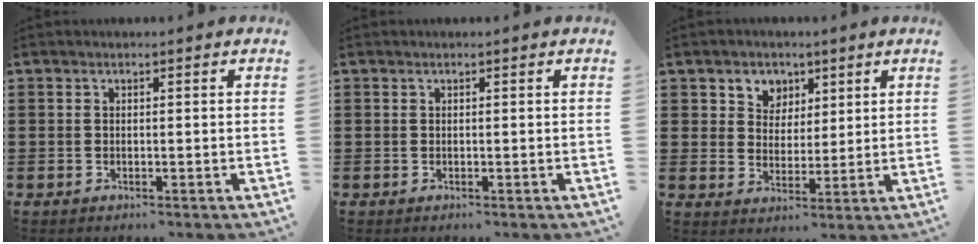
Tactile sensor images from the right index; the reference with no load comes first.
{"total": 0.0}
{"total": 4.3, "force": [2.4, 3.6, 0.1], "torque": [-0.024, 0.007, 0.042]}